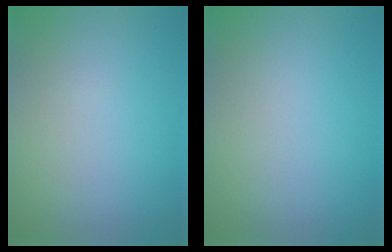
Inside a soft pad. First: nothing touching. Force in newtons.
{"total": 0.0}